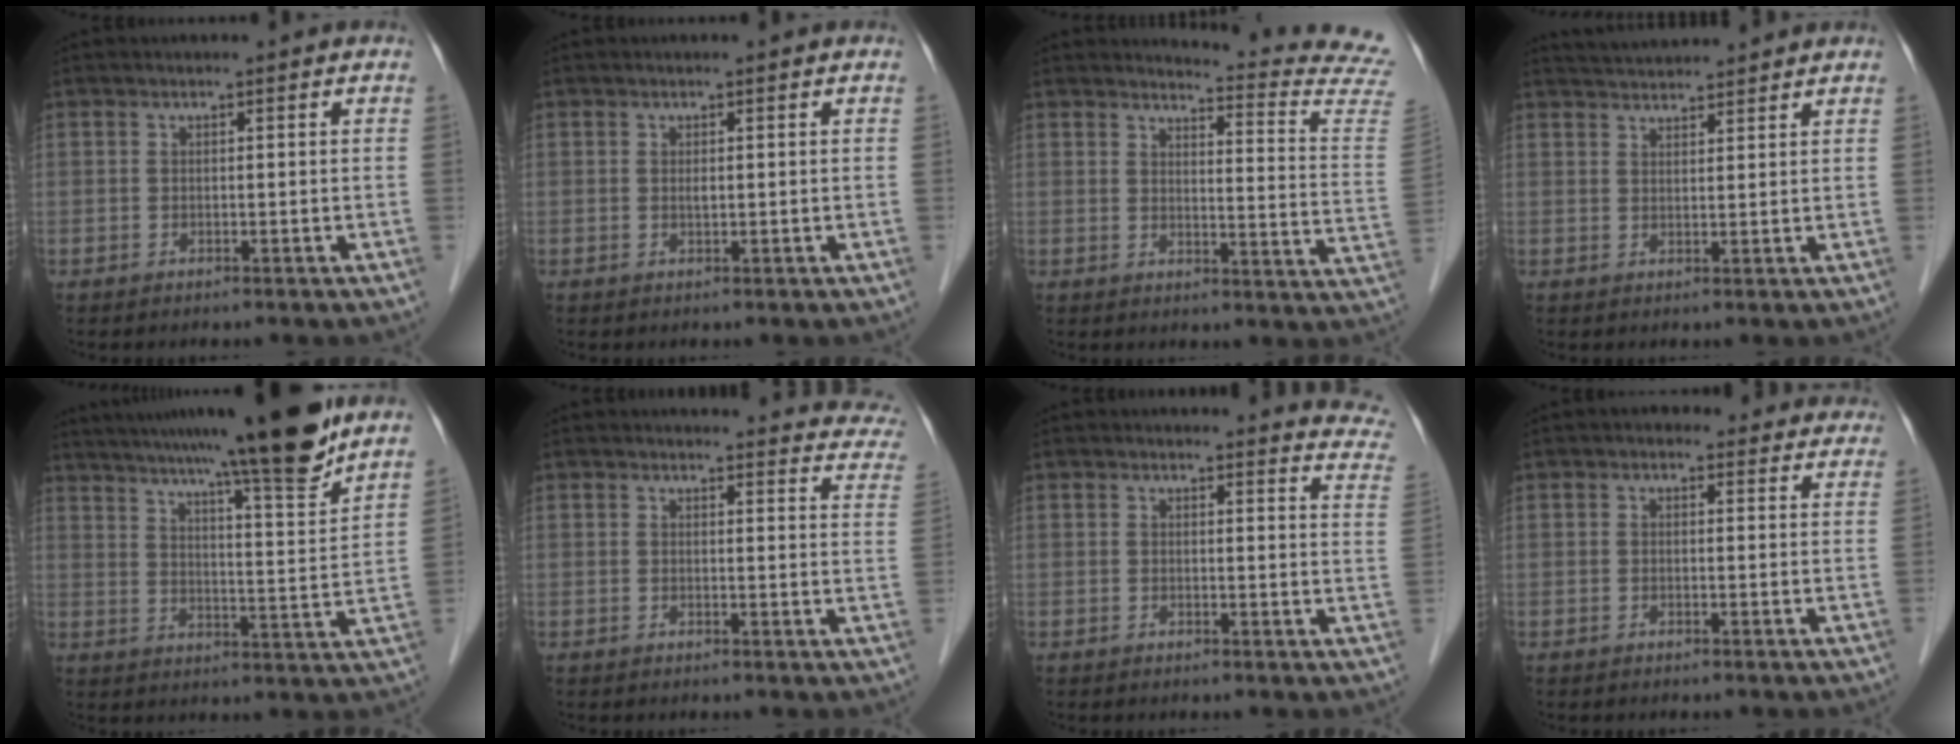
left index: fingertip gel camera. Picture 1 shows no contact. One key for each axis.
{"total": 0.7, "fx": 0.1, "fy": 0.1, "fz": 0.7, "tx": -0.015, "ty": -0.002, "tz": 0.005}
{"total": 15.4, "fx": 15.2, "fy": -1.0, "fz": 2.0, "tx": -0.013, "ty": -0.139, "tz": 0.141}
{"total": 6.4, "fx": 6.2, "fy": 0.3, "fz": 1.6, "tx": -0.033, "ty": 0.034, "tz": 0.095}
{"total": 18.4, "fx": 15.4, "fy": -0.7, "fz": 10.1, "tx": -0.157, "ty": -0.015, "tz": 0.224}
{"total": 16.9, "fx": 16.3, "fy": 2.8, "fz": 3.3, "tx": -0.006, "ty": -0.067, "tz": 0.150}
{"total": 9.4, "fx": 9.2, "fy": 1.0, "fz": 1.2, "tx": 0.019, "ty": -0.073, "tz": 0.060}
{"total": 6.6, "fx": 5.9, "fy": 2.7, "fz": 1.4, "tx": 0.008, "ty": 0.014, "tz": 0.049}